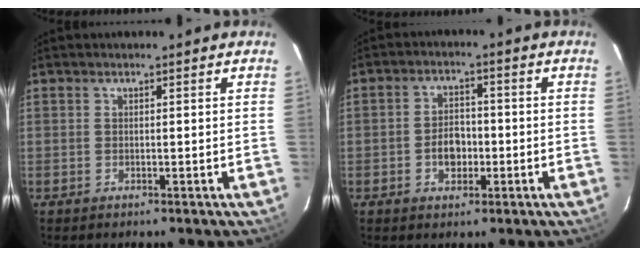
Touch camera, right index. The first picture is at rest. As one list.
[{"total": 5.1, "force": [-1.5, 3.5, 3.4], "torque": [-0.064, 0.012, -0.021]}]